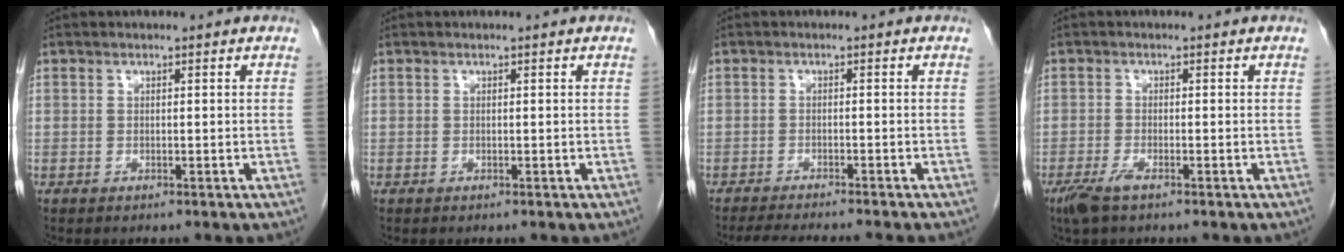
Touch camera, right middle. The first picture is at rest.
{"total": 0.0}
{"total": 8.4, "force": [-7.6, -0.2, 3.7], "torque": [-0.039, -0.017, -0.110]}
{"total": 3.0, "force": [-2.0, 0.6, 2.2], "torque": [-0.052, -0.007, -0.039]}